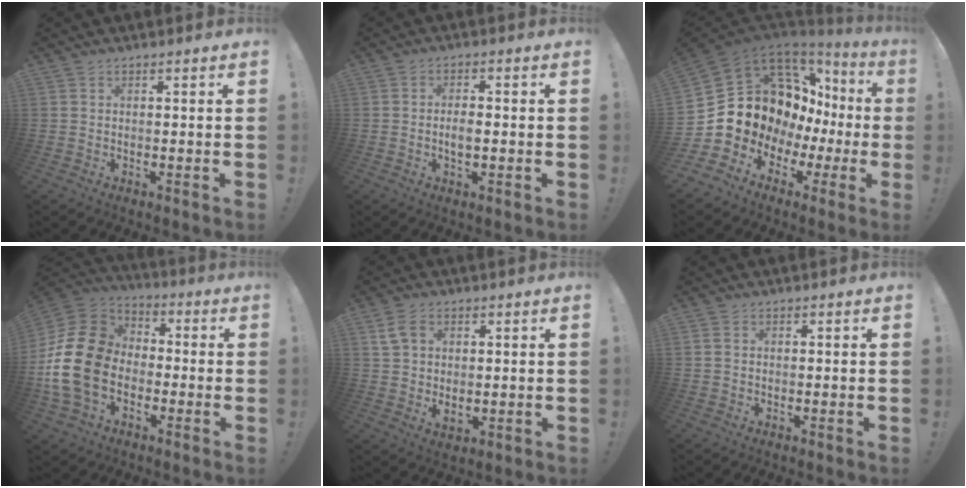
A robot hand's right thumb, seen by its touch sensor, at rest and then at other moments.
{"total": 3.6, "force": [-0.9, 1.4, 3.2], "torque": [-0.042, 0.000, -0.018]}
{"total": 15.3, "force": [4.7, 12.1, 8.1], "torque": [-0.117, -0.047, 0.133]}
{"total": 19.1, "force": [-2.4, 14.9, 11.7], "torque": [-0.216, 0.026, -0.033]}
{"total": 6.6, "force": [2.7, 4.7, 3.8], "torque": [-0.059, -0.002, 0.053]}
{"total": 1.2, "force": [0.4, 0.9, 0.6], "torque": [-0.008, 0.002, 0.008]}